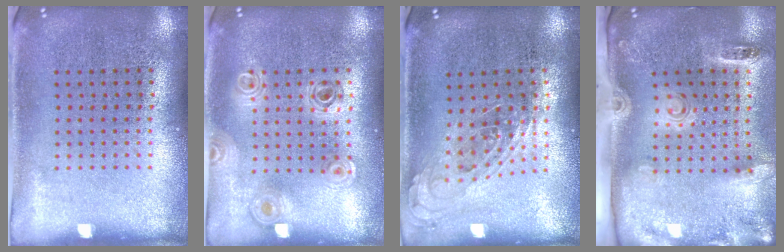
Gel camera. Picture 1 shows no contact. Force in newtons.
{"total": 0.9, "press": 0.9, "slide": 0.1}
{"total": 0.8, "press": 0.7, "slide": 0.3}
{"total": 2.8, "press": 1.9, "slide": 2.1}